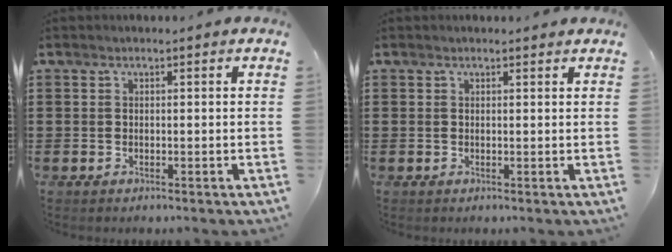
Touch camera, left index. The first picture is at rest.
{"total": 0.6, "force": [0.5, 0.1, 0.3], "torque": [0.000, -0.004, 0.008]}